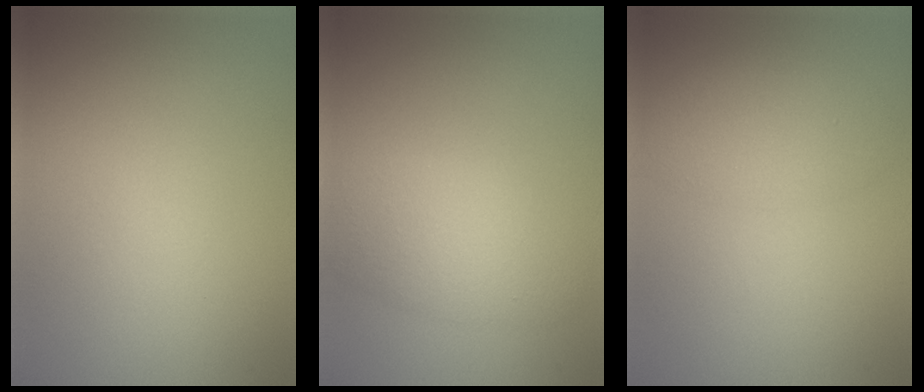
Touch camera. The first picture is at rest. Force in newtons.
{"total": 3.7, "press": 3.7, "slide": 0.2}
{"total": 2.8, "press": 2.8, "slide": 0.1}